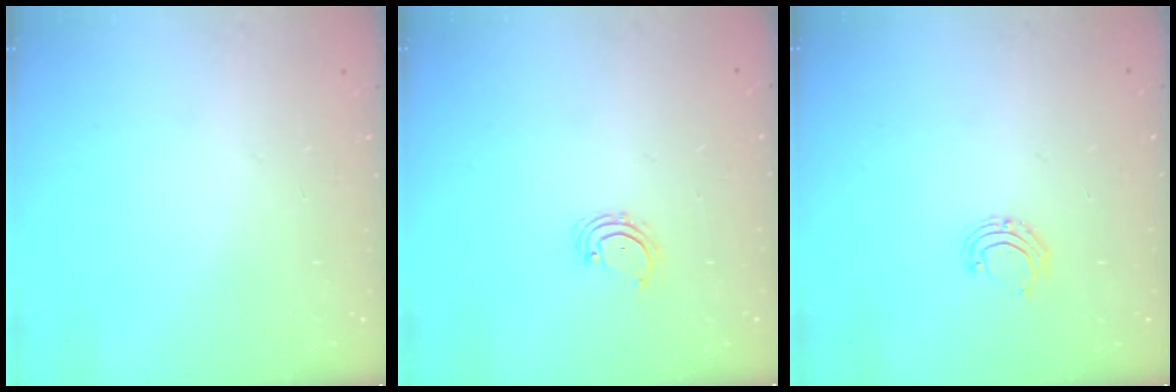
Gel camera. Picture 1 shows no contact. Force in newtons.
{"total": 2.3, "press": 2.3, "slide": 0.5}
{"total": 4.1, "press": 4.1, "slide": 0.4}